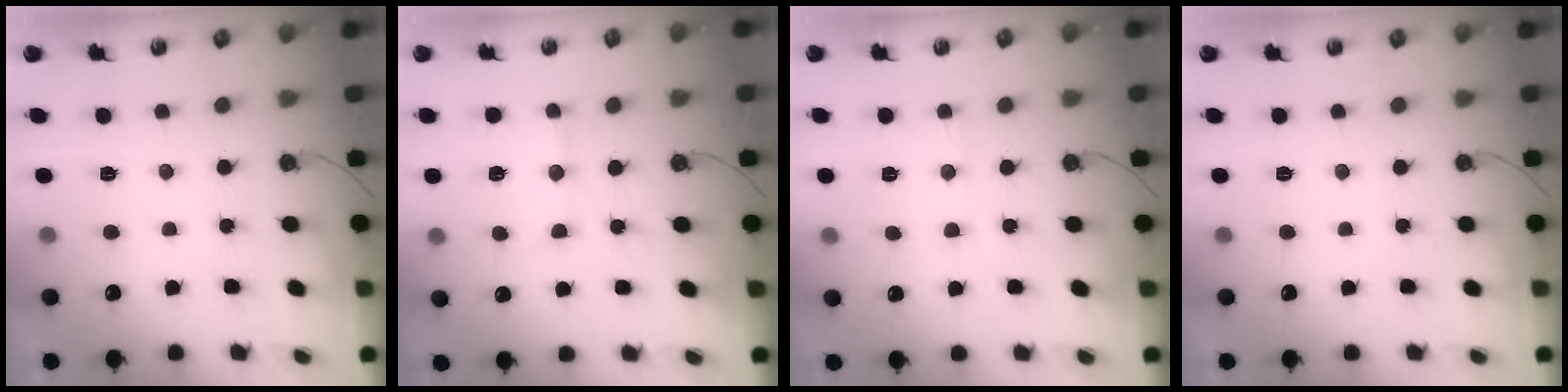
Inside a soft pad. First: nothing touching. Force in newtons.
{"total": 9.3, "press": 9.3, "slide": 0.8}
{"total": 4.4, "press": 4.3, "slide": 0.6}
{"total": 0.0}